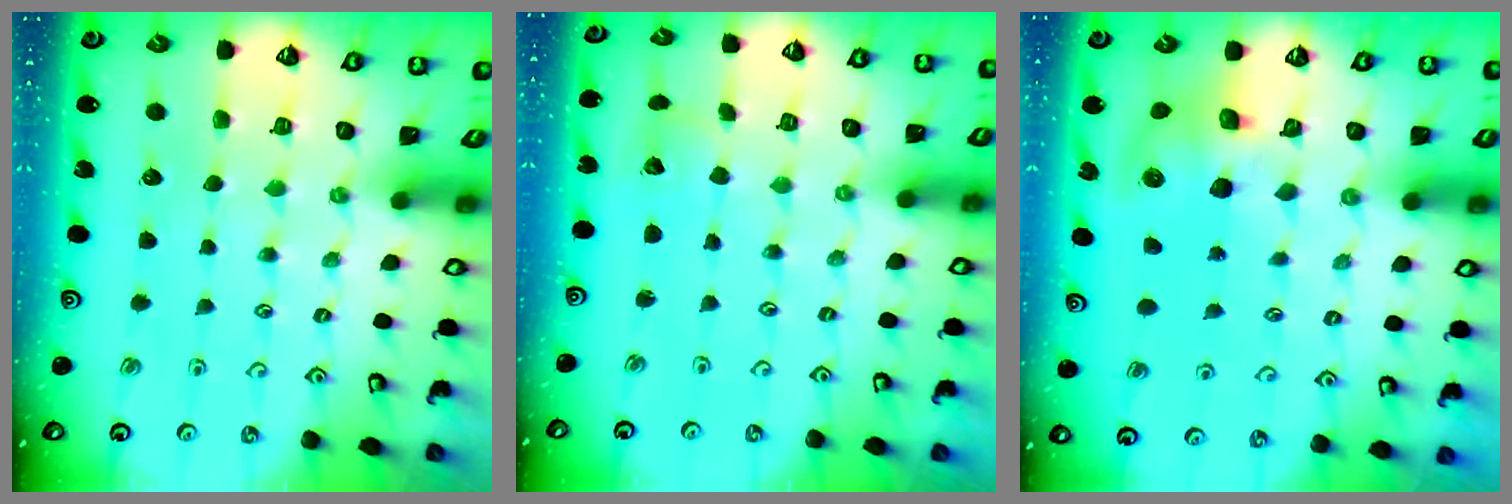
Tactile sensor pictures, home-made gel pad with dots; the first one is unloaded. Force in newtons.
{"total": 2.3, "press": 2.3, "slide": 0.4}
{"total": 8.8, "press": 8.7, "slide": 1.2}